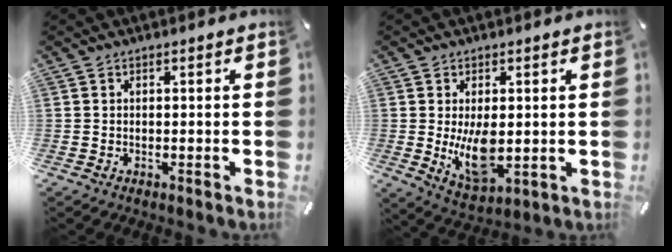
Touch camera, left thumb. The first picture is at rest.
{"total": 10.1, "force": [0.0, 5.4, 8.5], "torque": [-0.160, -0.021, 0.002]}